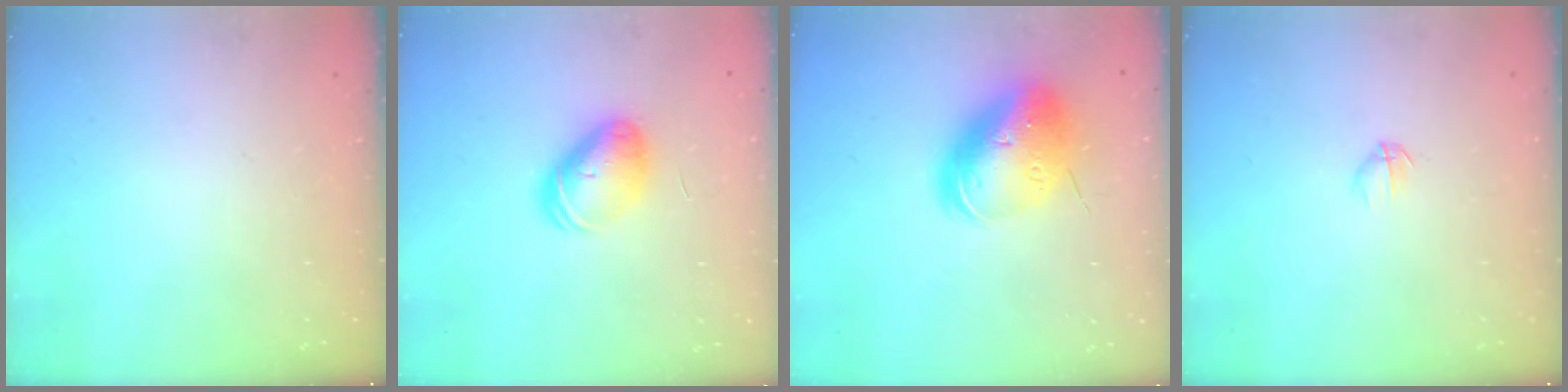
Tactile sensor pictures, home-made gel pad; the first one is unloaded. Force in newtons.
{"total": 8.8, "press": 8.7, "slide": 0.8}
{"total": 18.0, "press": 17.7, "slide": 3.1}
{"total": 2.7, "press": 2.6, "slide": 0.8}